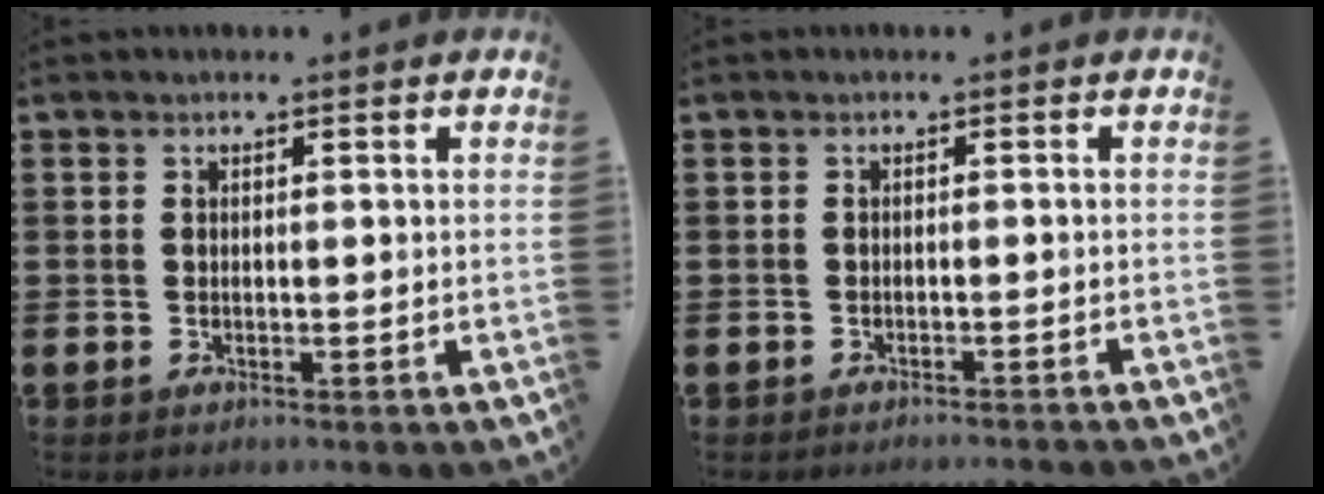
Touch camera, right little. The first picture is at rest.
{"total": 0.8, "force": [-0.8, -0.2, 0.0], "torque": [0.000, 0.001, -0.016]}